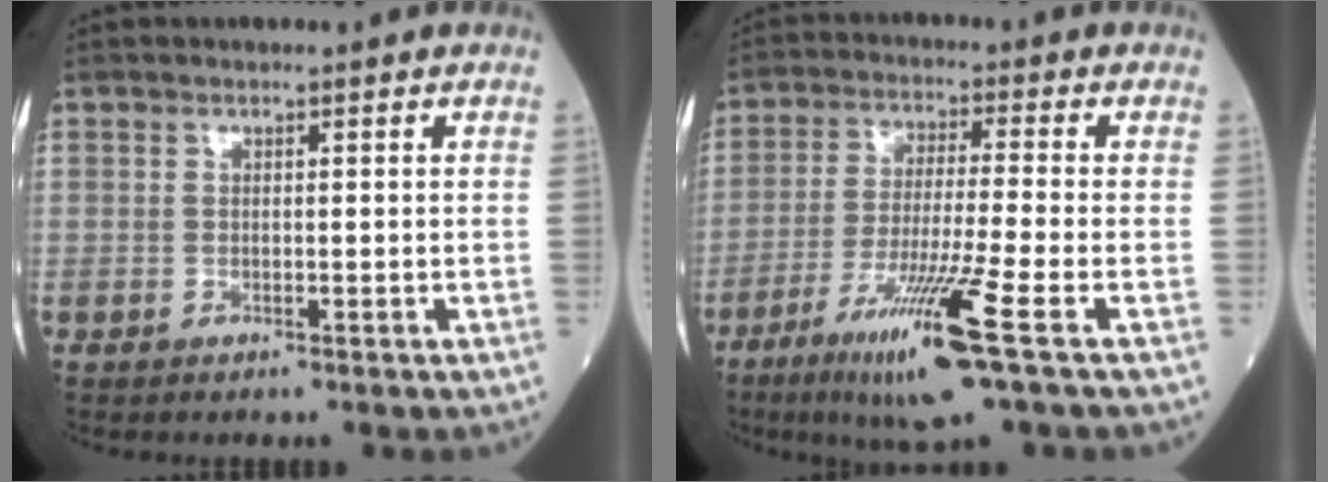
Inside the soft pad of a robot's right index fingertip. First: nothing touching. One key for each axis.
{"total": 12.4, "fx": -6.2, "fy": -1.0, "fz": 10.7, "tx": -0.204, "ty": -0.033, "tz": -0.114}